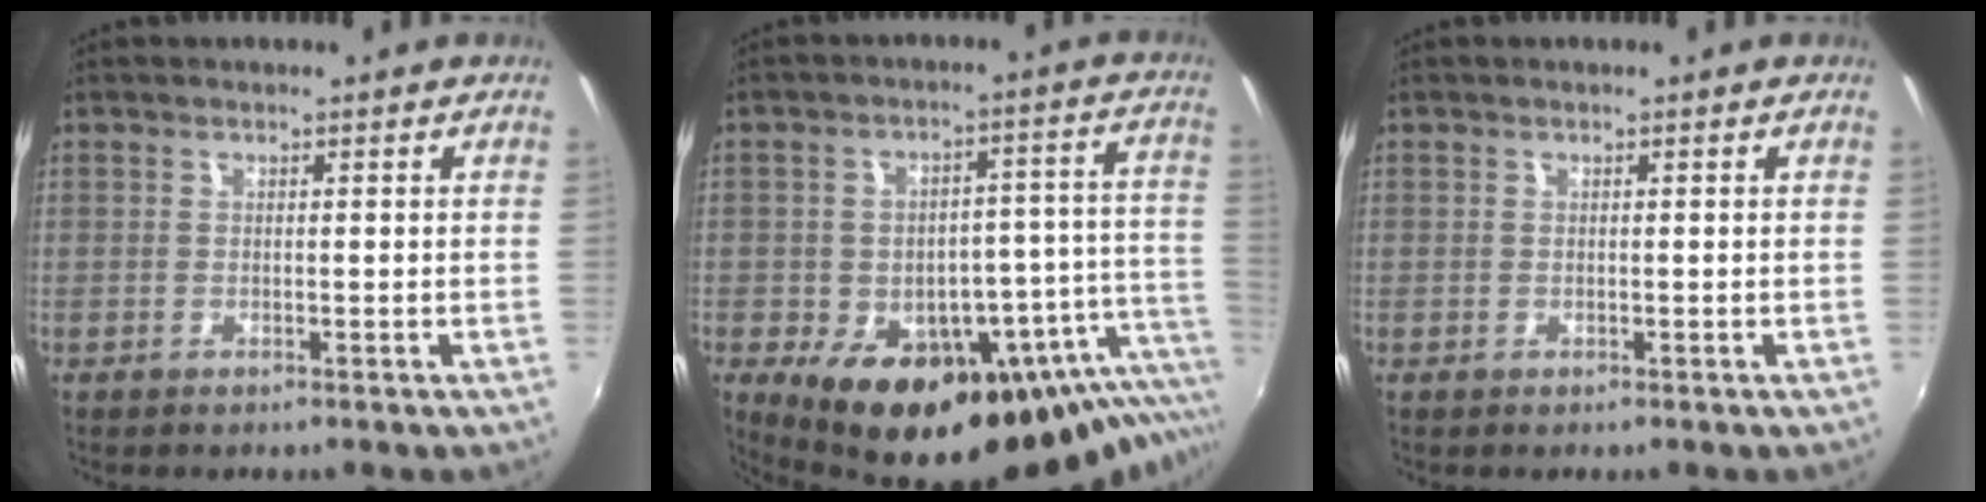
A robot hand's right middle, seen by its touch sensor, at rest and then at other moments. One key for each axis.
{"total": 27.7, "fx": -17.8, "fy": 13.4, "fz": 16.5, "tx": -0.215, "ty": -0.007, "tz": -0.217}
{"total": 0.0}